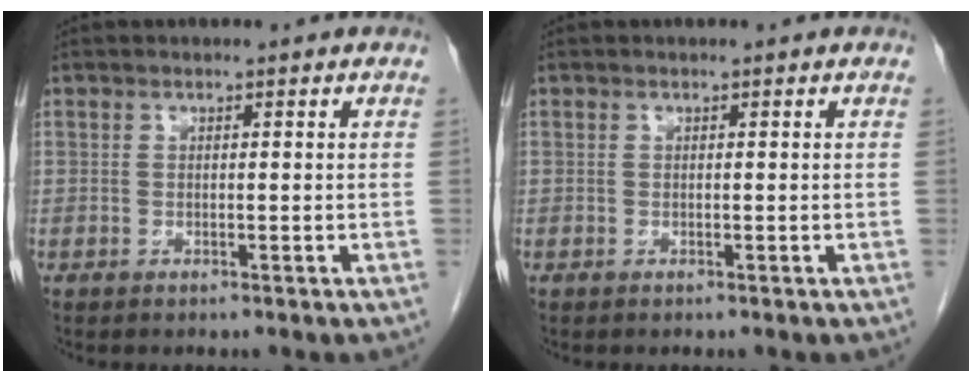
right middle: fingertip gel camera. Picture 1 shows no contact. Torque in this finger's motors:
{"motor_torque": [0.26, -0.34, 0.03, 0.00]}